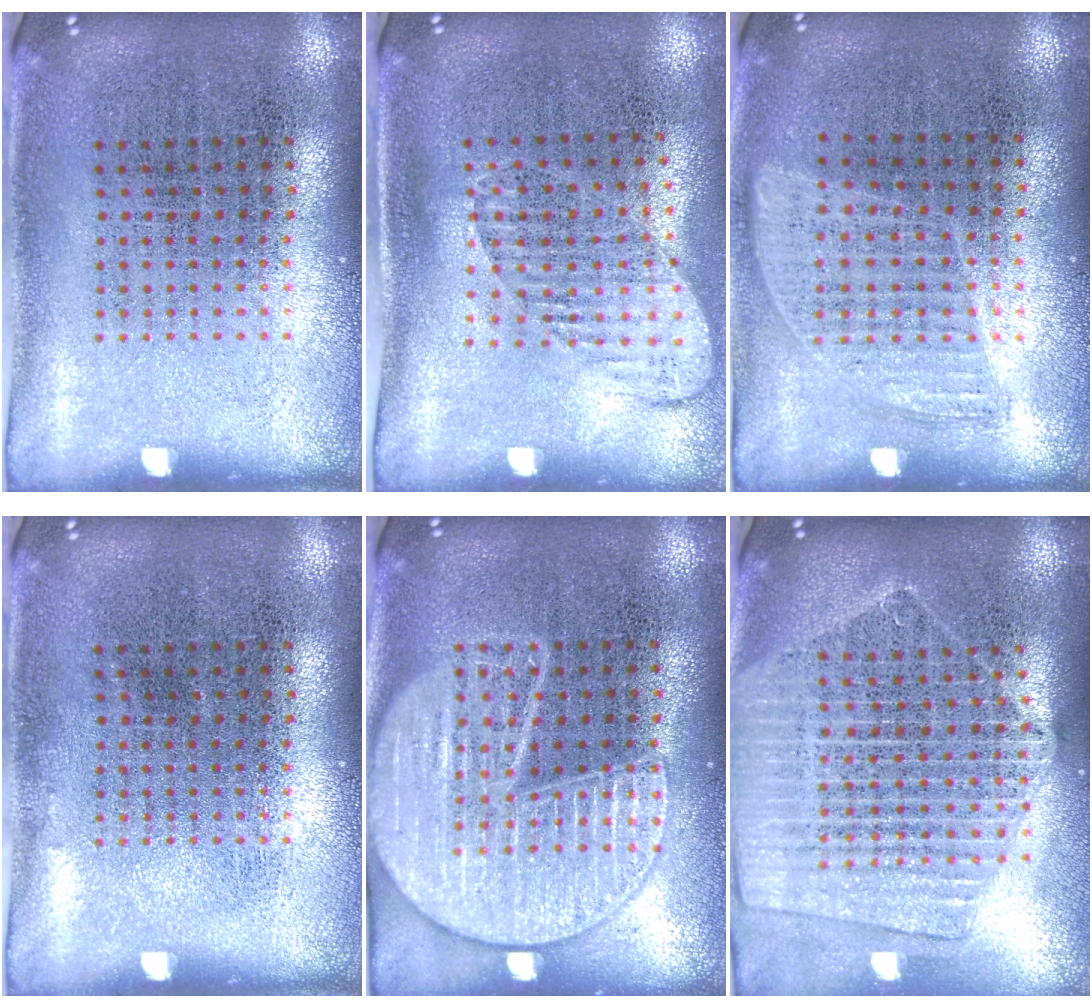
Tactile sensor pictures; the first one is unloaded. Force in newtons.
{"total": 1.4, "press": 1.1, "slide": 0.8}
{"total": 0.8, "press": 0.7, "slide": 0.4}
{"total": 0.0}
{"total": 3.5, "press": 3.5, "slide": 0.4}
{"total": 2.2, "press": 2.0, "slide": 1.0}